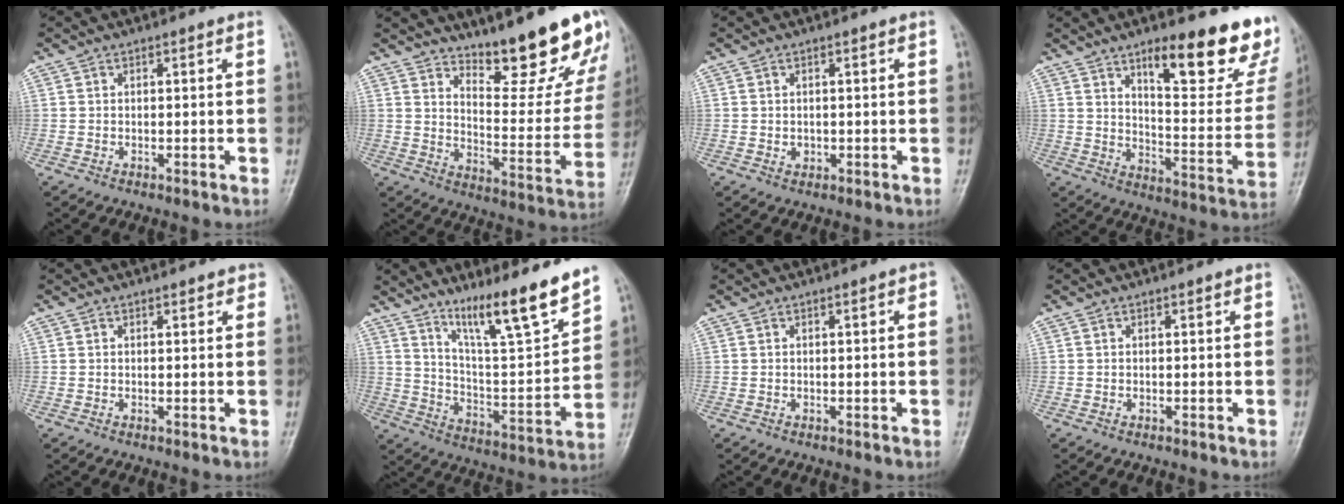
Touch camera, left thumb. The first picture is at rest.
{"total": 19.0, "force": [15.0, 5.3, 10.5], "torque": [-0.098, -0.121, 0.211]}
{"total": 1.0, "force": [0.0, 0.9, 0.2], "torque": [-0.001, 0.000, 0.003]}
{"total": 22.2, "force": [13.6, 6.9, 16.2], "torque": [-0.165, -0.078, 0.195]}
{"total": 1.1, "force": [0.9, 0.6, 0.3], "torque": [0.003, -0.003, 0.006]}
{"total": 15.4, "force": [11.8, 1.7, 9.8], "torque": [-0.142, -0.080, 0.207]}
{"total": 0.8, "force": [0.2, 0.2, 0.7], "torque": [-0.012, 0.001, 0.001]}
{"total": 0.0}